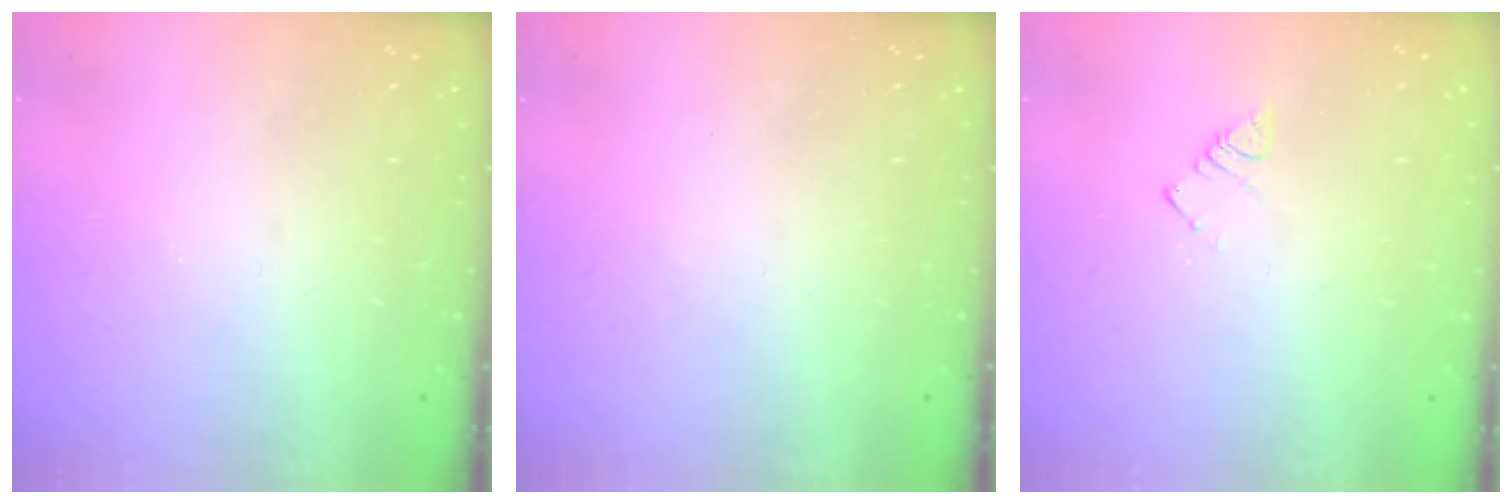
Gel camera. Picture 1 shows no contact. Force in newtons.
{"total": 0.0}
{"total": 2.7, "press": 2.7, "slide": 0.4}